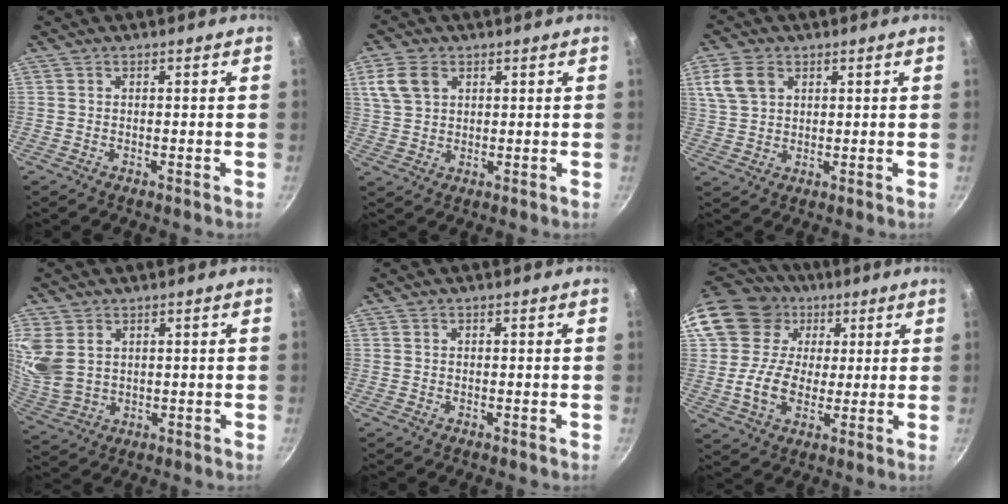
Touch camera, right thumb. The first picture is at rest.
{"total": 5.9, "force": [2.7, 4.0, 3.4], "torque": [-0.063, -0.001, 0.055]}
{"total": 6.2, "force": [2.9, 4.1, 3.5], "torque": [-0.064, -0.002, 0.059]}
{"total": 9.6, "force": [3.4, 6.8, 5.8], "torque": [-0.113, -0.017, 0.080]}
{"total": 0.0}
{"total": 15.7, "force": [4.2, 13.4, 7.0], "torque": [-0.109, 0.005, 0.073]}